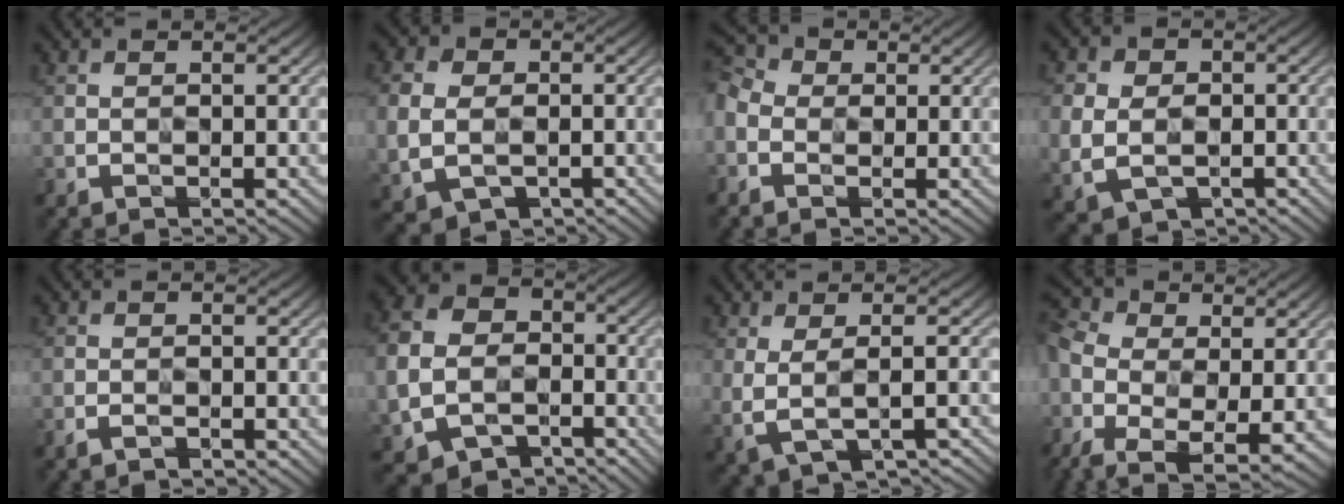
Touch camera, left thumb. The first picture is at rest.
{"total": 8.0, "force": [-0.7, 6.9, 4.0], "torque": [-0.118, -0.005, -0.029]}
{"total": 5.0, "force": [-0.9, 4.1, 2.7], "torque": [-0.095, 0.007, -0.028]}
{"total": 8.7, "force": [-1.1, 7.7, 3.8], "torque": [-0.116, -0.004, -0.046]}
{"total": 1.2, "force": [-1.1, 0.2, 0.3], "torque": [-0.013, 0.001, -0.025]}
{"total": 10.3, "force": [-3.5, 8.3, 5.1], "torque": [-0.148, -0.041, -0.070]}
{"total": 3.8, "force": [0.0, 1.2, 3.6], "torque": [-0.080, -0.003, 0.002]}
{"total": 11.6, "force": [-3.0, 6.9, 8.8], "torque": [-0.241, -0.018, -0.052]}